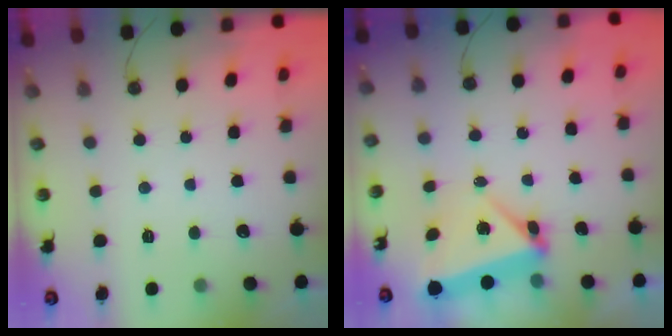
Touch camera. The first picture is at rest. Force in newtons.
{"total": 5.4, "press": 5.4, "slide": 0.5}